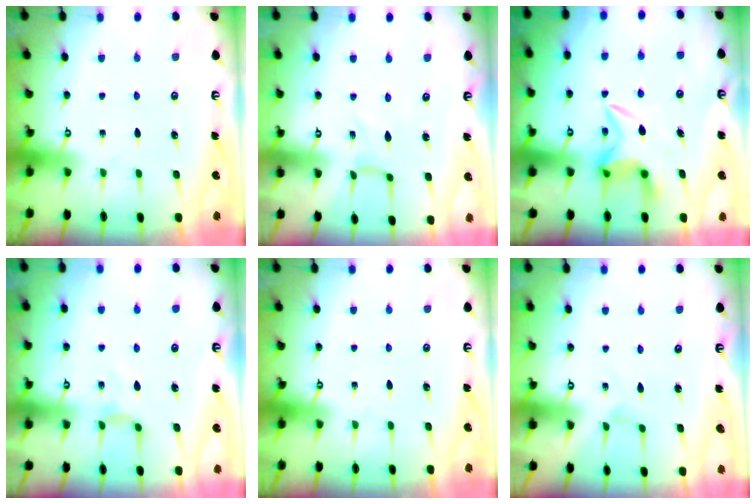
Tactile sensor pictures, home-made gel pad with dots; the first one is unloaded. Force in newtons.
{"total": 0.0}
{"total": 6.7, "press": 6.7, "slide": 0.4}
{"total": 3.0, "press": 3.0, "slide": 0.3}
{"total": 0.0}
{"total": 0.0}